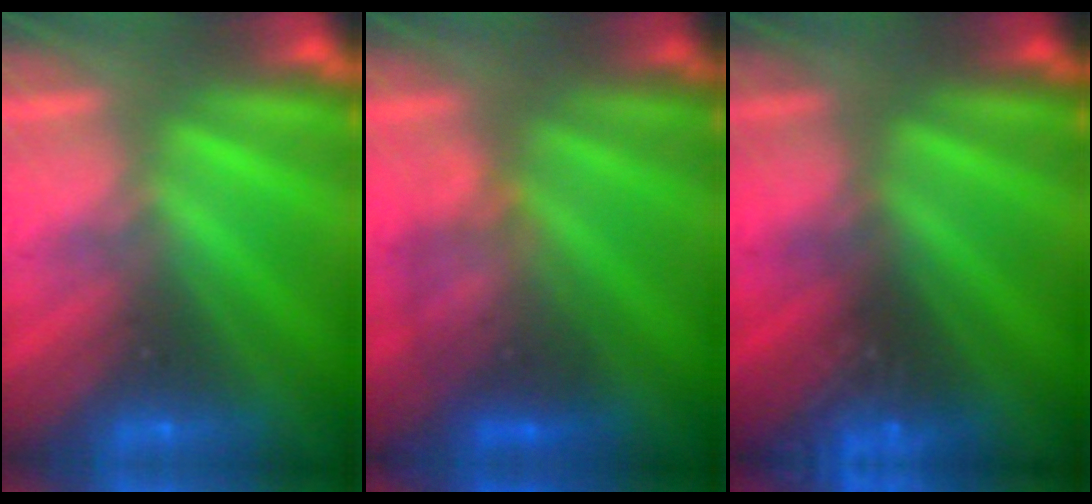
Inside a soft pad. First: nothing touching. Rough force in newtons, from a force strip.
{"total": 2.5}
{"total": 2.9}